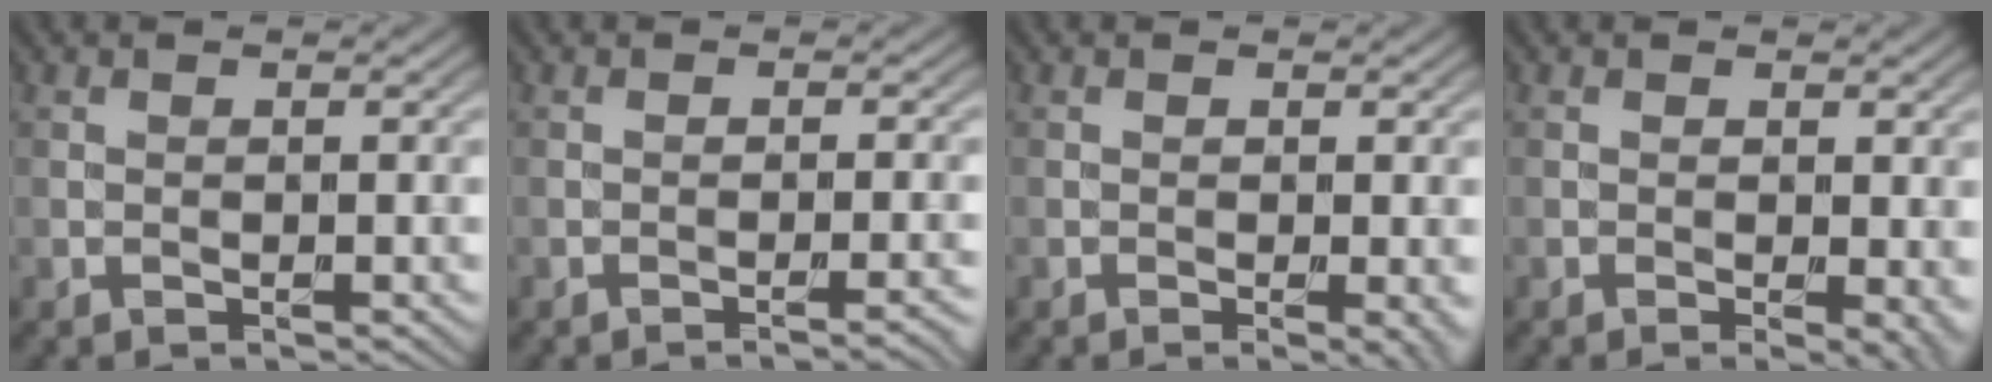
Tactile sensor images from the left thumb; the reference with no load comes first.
{"total": 2.2, "force": [-1.2, 0.4, 1.8], "torque": [-0.018, 0.006, -0.025]}
{"total": 2.0, "force": [-0.5, 0.3, 2.0], "torque": [-0.029, -0.006, -0.008]}
{"total": 2.7, "force": [-0.4, 0.8, 2.5], "torque": [-0.032, -0.008, -0.006]}